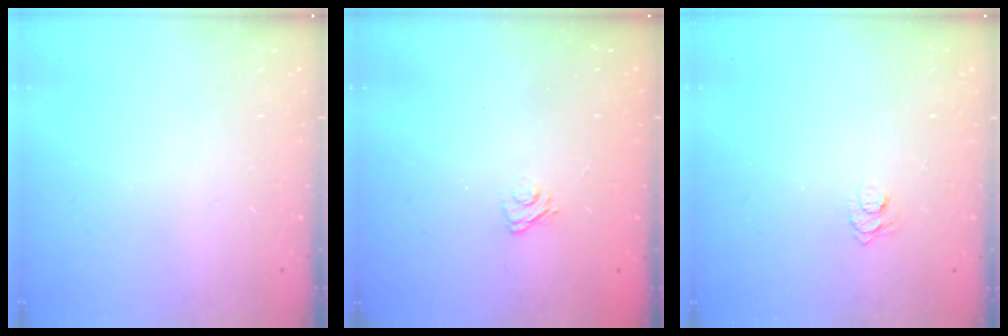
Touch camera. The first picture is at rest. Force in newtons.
{"total": 2.9, "press": 2.6, "slide": 1.2}
{"total": 5.8, "press": 5.7, "slide": 0.7}